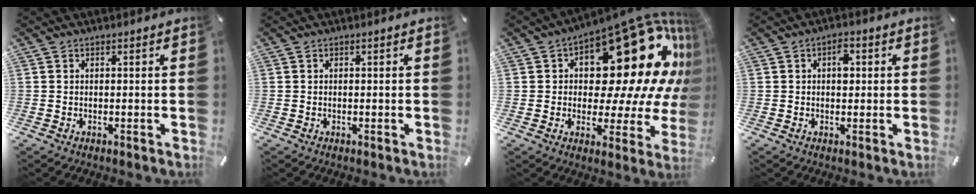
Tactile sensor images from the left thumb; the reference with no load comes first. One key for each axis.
{"total": 0.0}
{"total": 29.2, "fx": 10.5, "fy": 14.8, "fz": 22.9, "tx": -0.299, "ty": -0.099, "tz": 0.188}
{"total": 3.2, "fx": 0.6, "fy": 2.0, "fz": 2.4, "tx": -0.019, "ty": -0.003, "tz": 0.002}